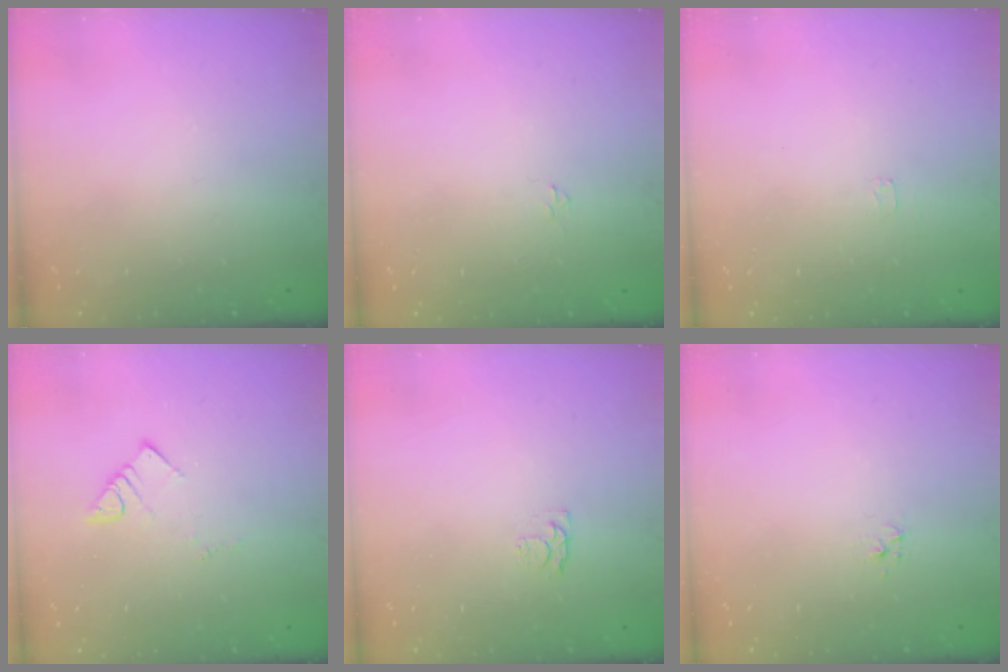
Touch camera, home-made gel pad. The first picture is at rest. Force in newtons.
{"total": 1.8, "press": 1.8, "slide": 0.2}
{"total": 2.4, "press": 2.4, "slide": 0.4}
{"total": 4.1, "press": 4.1, "slide": 0.2}
{"total": 2.7, "press": 2.7, "slide": 0.5}
{"total": 4.0, "press": 4.0, "slide": 0.4}